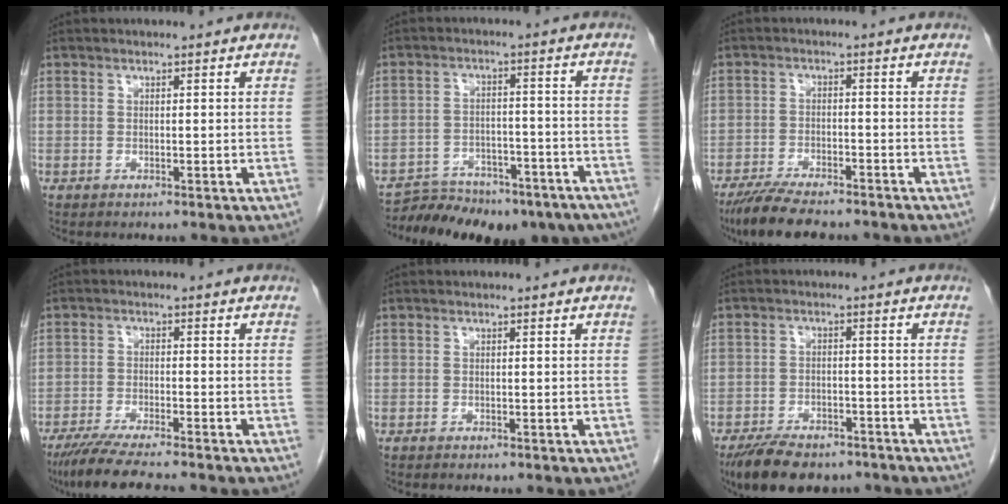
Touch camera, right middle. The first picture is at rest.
{"total": 15.5, "force": [-12.8, 6.6, 5.6], "torque": [-0.078, 0.023, -0.169]}
{"total": 9.9, "force": [-8.4, 2.0, 4.9], "torque": [-0.083, -0.021, -0.136]}
{"total": 9.0, "force": [-7.6, 0.2, 4.7], "torque": [-0.076, -0.026, -0.125]}
{"total": 0.5, "force": [-0.5, 0.1, 0.2], "torque": [-0.013, -0.003, -0.007]}
{"total": 11.0, "force": [-8.5, 4.5, 5.2], "torque": [-0.081, -0.007, -0.132]}